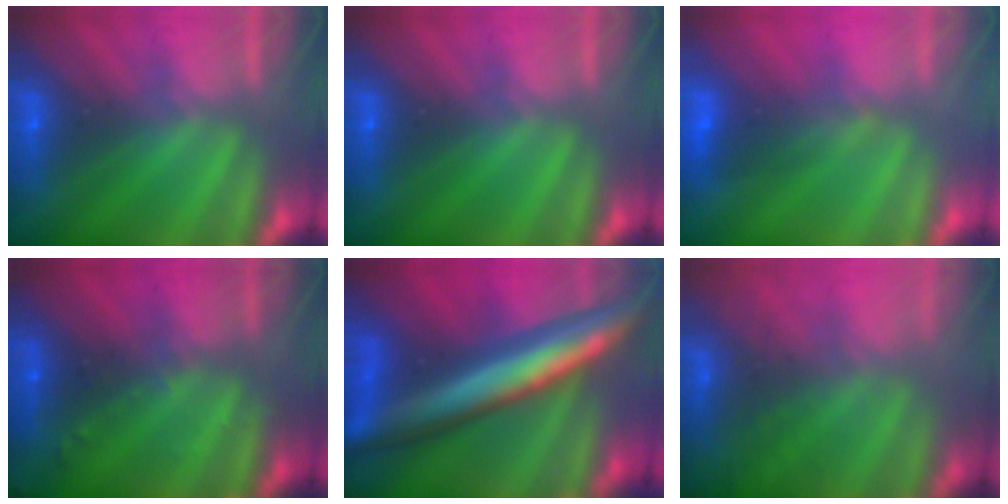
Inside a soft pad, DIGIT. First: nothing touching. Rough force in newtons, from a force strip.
{"total": 0.0}
{"total": 1.6}
{"total": 2.9}
{"total": 6.3}
{"total": 10.9}